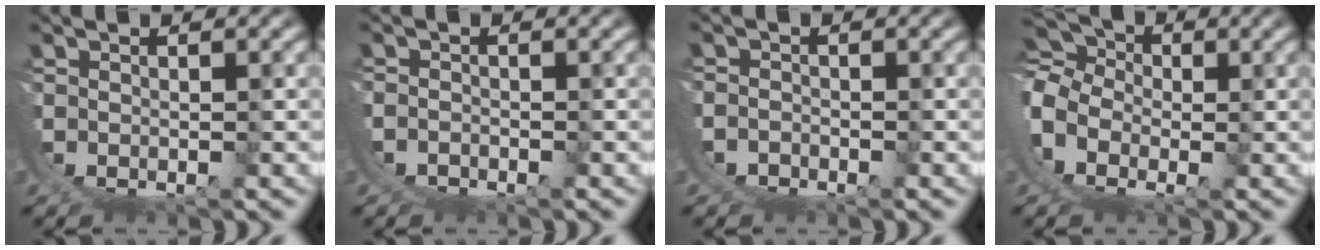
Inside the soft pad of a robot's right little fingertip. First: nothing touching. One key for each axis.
{"total": 1.9, "fx": -0.3, "fy": 1.8, "fz": 0.6, "tx": -0.031, "ty": -0.009, "tz": -0.004}
{"total": 3.0, "fx": -0.5, "fy": 2.9, "fz": 0.9, "tx": -0.044, "ty": -0.018, "tz": -0.006}
{"total": 9.6, "fx": 2.5, "fy": 7.9, "fz": 4.7, "tx": -0.124, "ty": -0.014, "tz": 0.033}